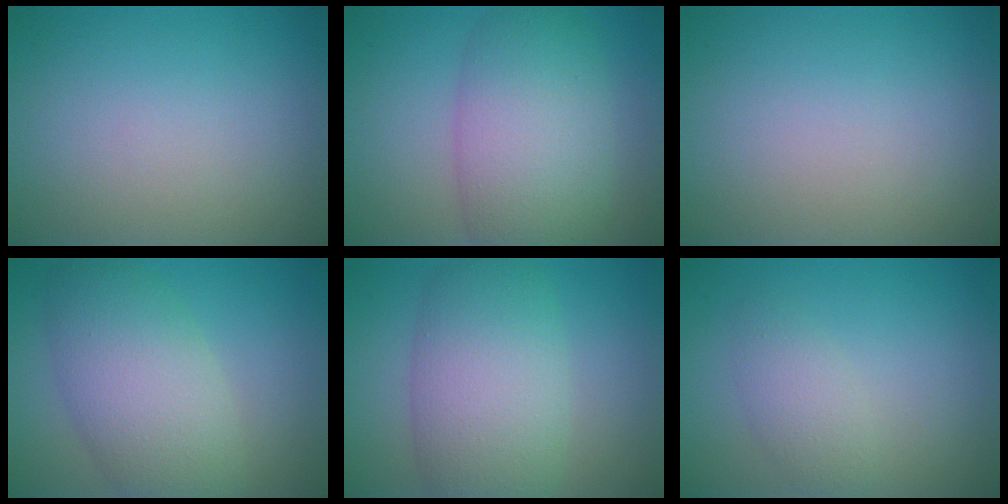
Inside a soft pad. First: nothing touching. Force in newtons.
{"total": 8.2, "press": 8.1, "slide": 0.4}
{"total": 0.0}
{"total": 7.3, "press": 7.3, "slide": 0.4}
{"total": 7.9, "press": 7.9, "slide": 0.2}
{"total": 2.2, "press": 2.2, "slide": 0.1}